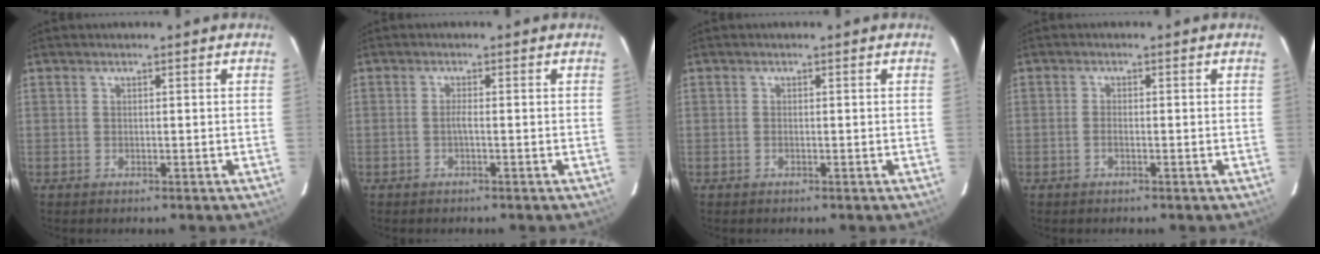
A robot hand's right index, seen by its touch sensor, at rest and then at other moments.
{"total": 1.0, "force": [-0.4, -0.2, 0.9], "torque": [-0.016, 0.001, -0.010]}
{"total": 0.0}
{"total": 1.1, "force": [-0.5, 0.4, 0.9], "torque": [-0.019, 0.002, -0.010]}